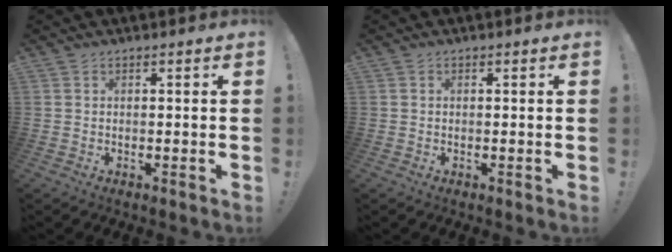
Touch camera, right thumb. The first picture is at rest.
{"total": 0.0}